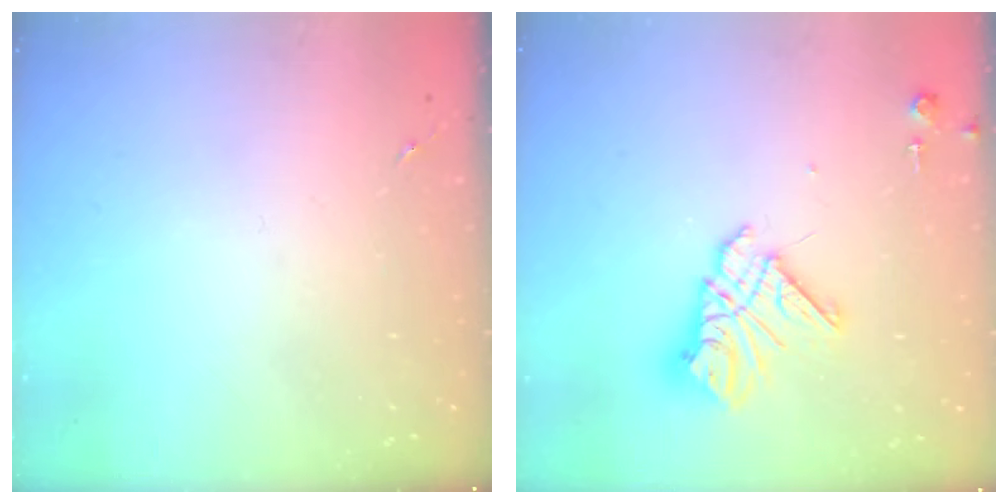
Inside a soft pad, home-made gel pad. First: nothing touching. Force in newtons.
{"total": 14.4, "press": 14.3, "slide": 1.4}